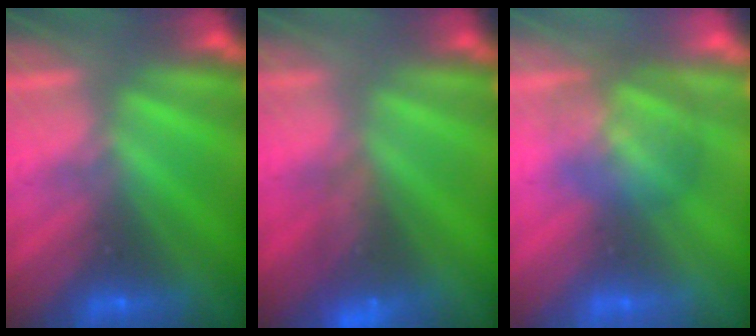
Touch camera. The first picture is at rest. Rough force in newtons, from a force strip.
{"total": 7.2}
{"total": 2.9}